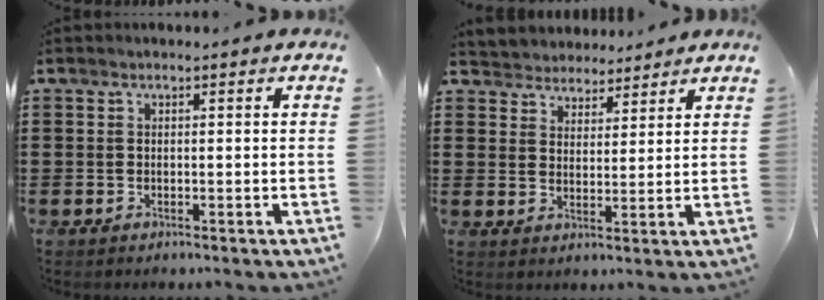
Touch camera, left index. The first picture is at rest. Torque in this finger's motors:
{"motor_torque": [0.71, -1.43, 0.10, 0.00]}